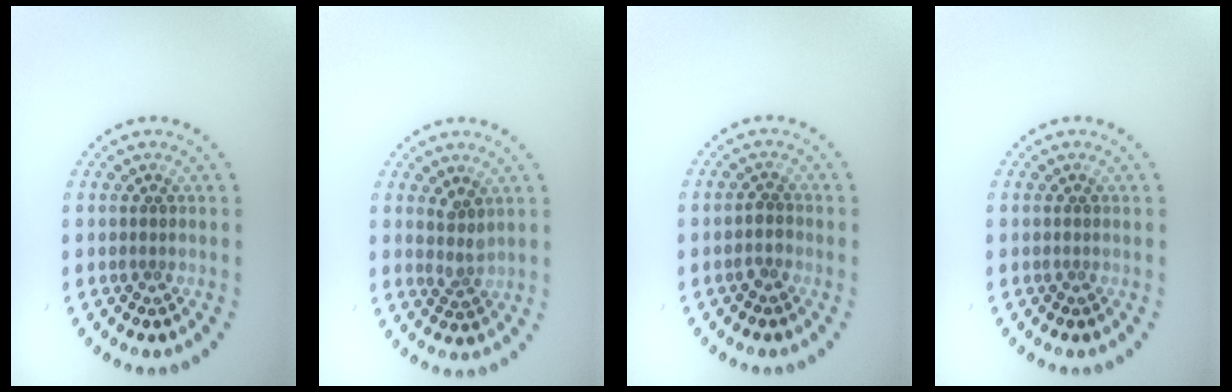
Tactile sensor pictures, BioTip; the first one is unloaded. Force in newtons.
{"total": 1.5, "press": 1.1, "slide": 1.0}
{"total": 1.3, "press": 1.1, "slide": 0.7}
{"total": 0.0}